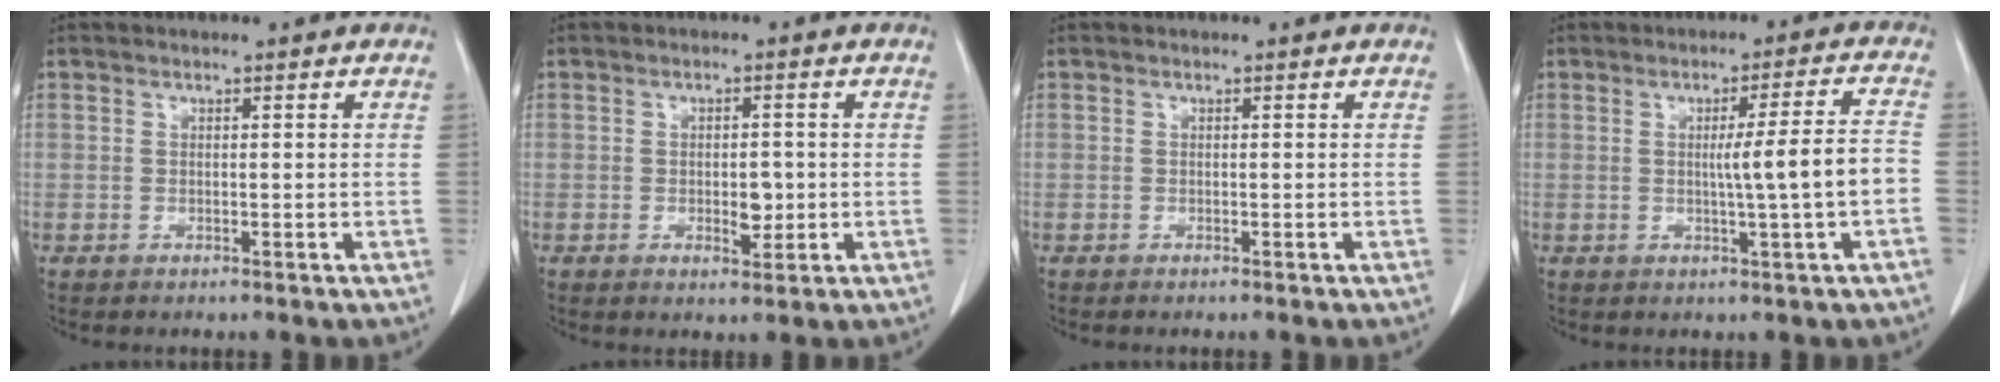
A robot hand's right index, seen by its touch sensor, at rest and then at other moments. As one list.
[{"total": 3.2, "force": [-0.5, 1.6, 2.7], "torque": [-0.040, 0.001, -0.002]}, {"total": 0.0}, {"total": 7.3, "force": [-1.1, -1.1, 7.2], "torque": [-0.104, 0.002, -0.014]}]